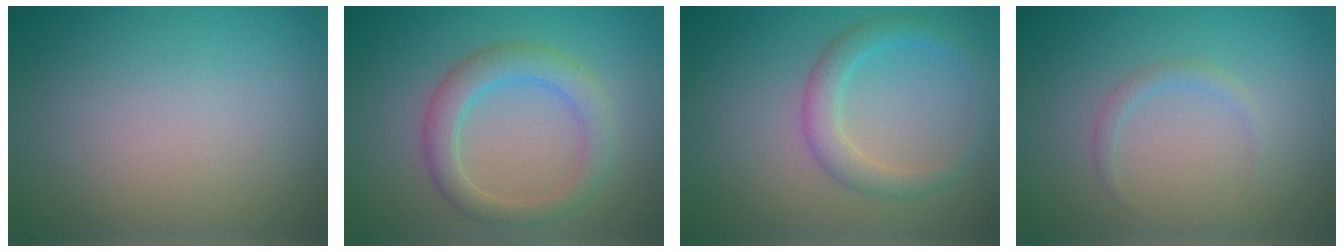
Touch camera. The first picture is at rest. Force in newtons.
{"total": 3.7, "press": 3.7, "slide": 0.0}
{"total": 2.7, "press": 2.7, "slide": 0.1}
{"total": 1.0, "press": 1.0, "slide": 0.0}